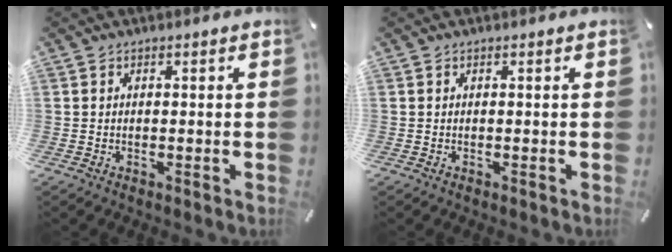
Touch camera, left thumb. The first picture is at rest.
{"total": 0.0}